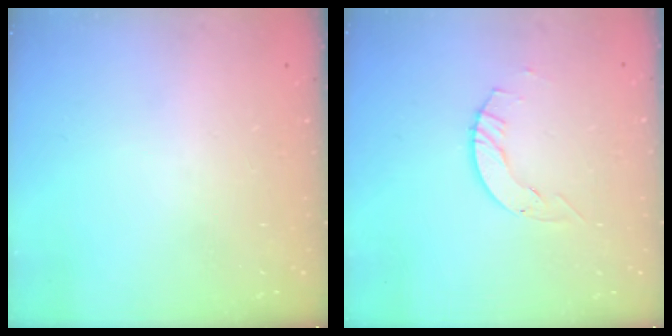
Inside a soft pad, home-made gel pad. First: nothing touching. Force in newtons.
{"total": 2.1, "press": 2.1, "slide": 0.3}